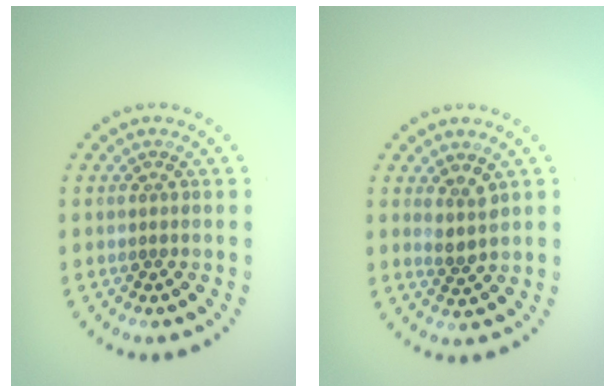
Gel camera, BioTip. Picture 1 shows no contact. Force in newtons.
{"total": 2.1, "press": 1.6, "slide": 1.3}